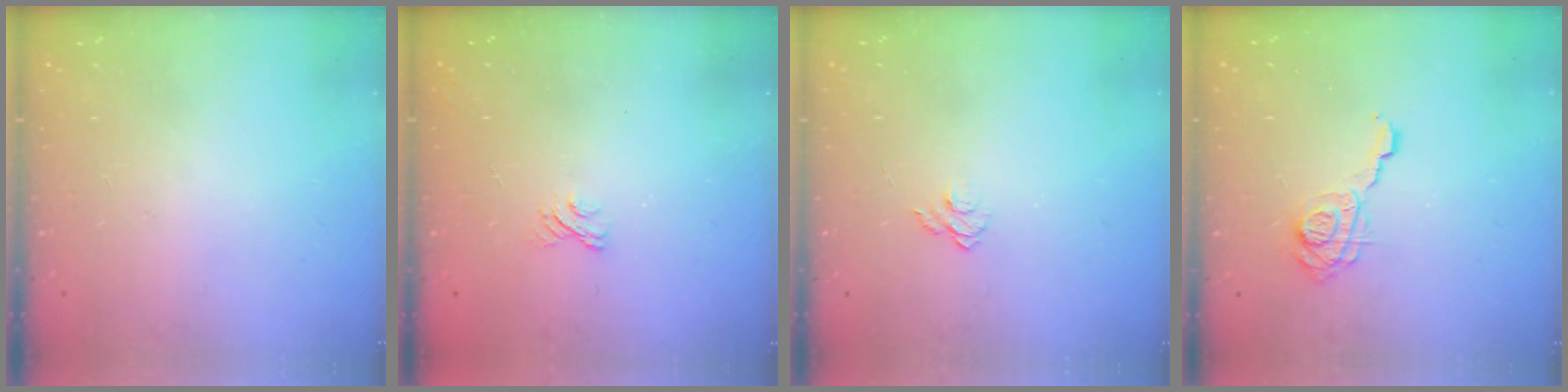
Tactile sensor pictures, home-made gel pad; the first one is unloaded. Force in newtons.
{"total": 2.9, "press": 2.6, "slide": 1.2}
{"total": 5.3, "press": 5.3, "slide": 0.5}
{"total": 10.4, "press": 10.4, "slide": 0.9}